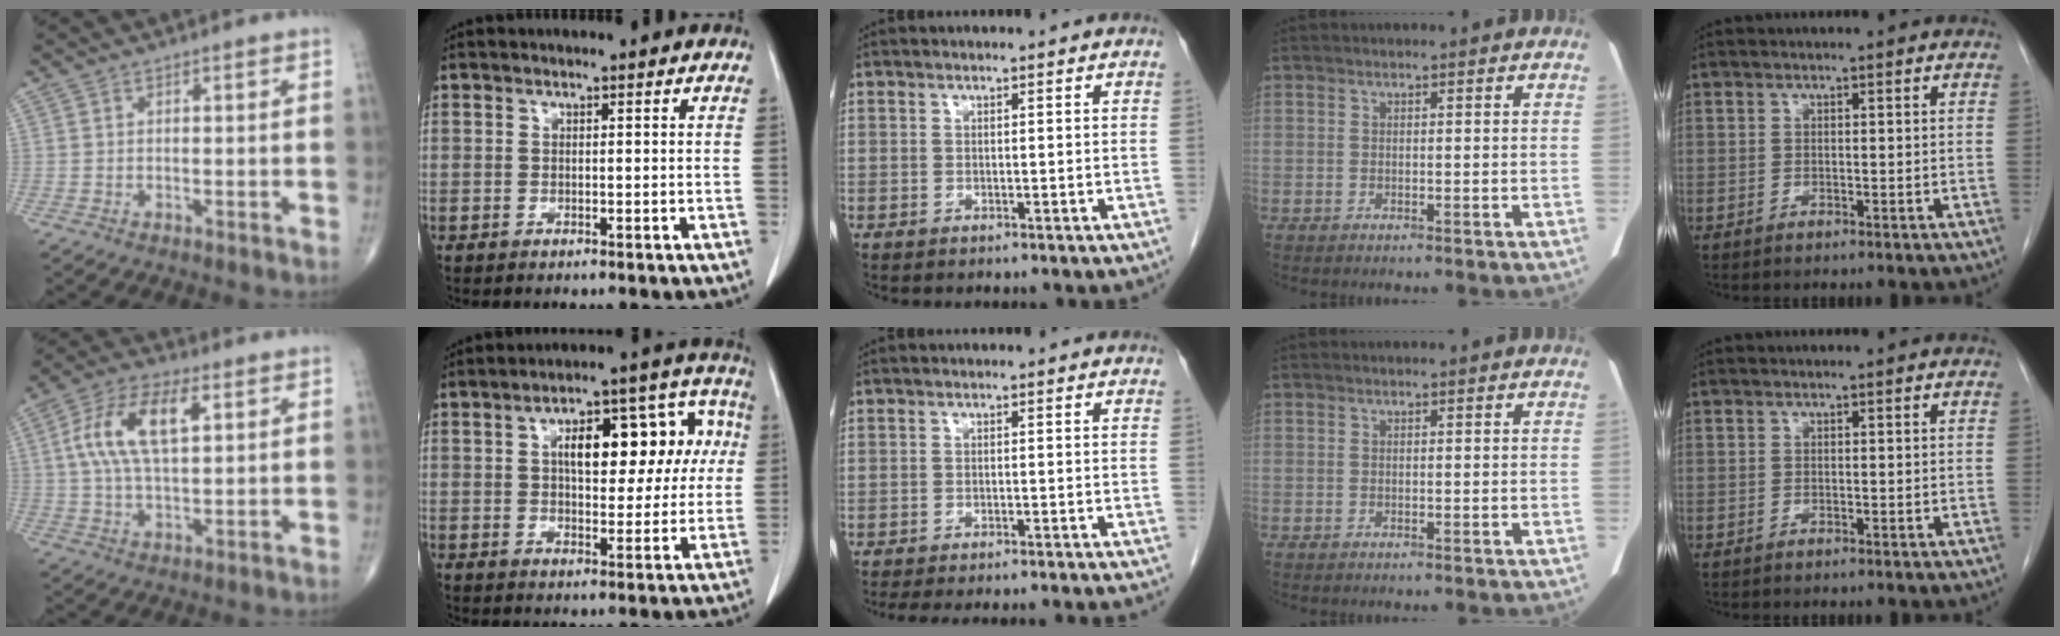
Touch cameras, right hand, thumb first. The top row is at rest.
{"thumb": {"total": 12.9, "force": [3.3, 5.9, 10.9], "torque": [-0.215, 0.011, 0.060]}, "index": {"total": 14.2, "force": [2.9, 6.3, 12.4], "torque": [-0.160, 0.050, 0.044]}, "middle": {"total": 13.0, "force": [-11.8, 0.9, 5.3], "torque": [-0.068, -0.019, -0.147]}}